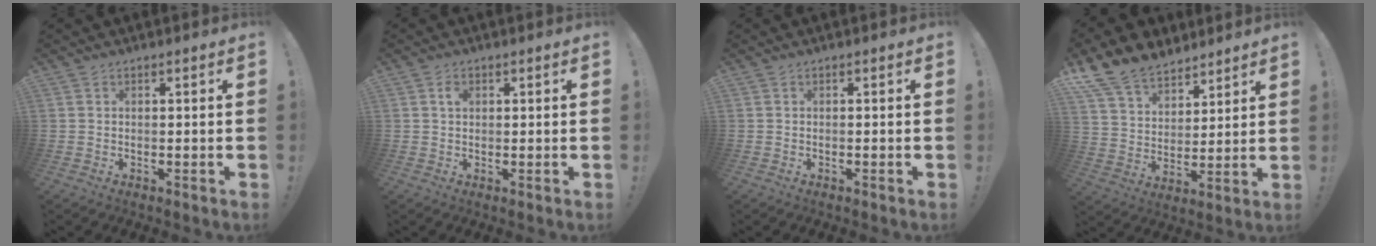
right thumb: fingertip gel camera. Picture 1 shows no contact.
{"total": 1.6, "force": [0.7, 1.1, 0.9], "torque": [-0.005, -0.003, 0.010]}
{"total": 0.0}
{"total": 14.3, "force": [11.1, 8.0, 4.3], "torque": [-0.082, -0.081, 0.213]}